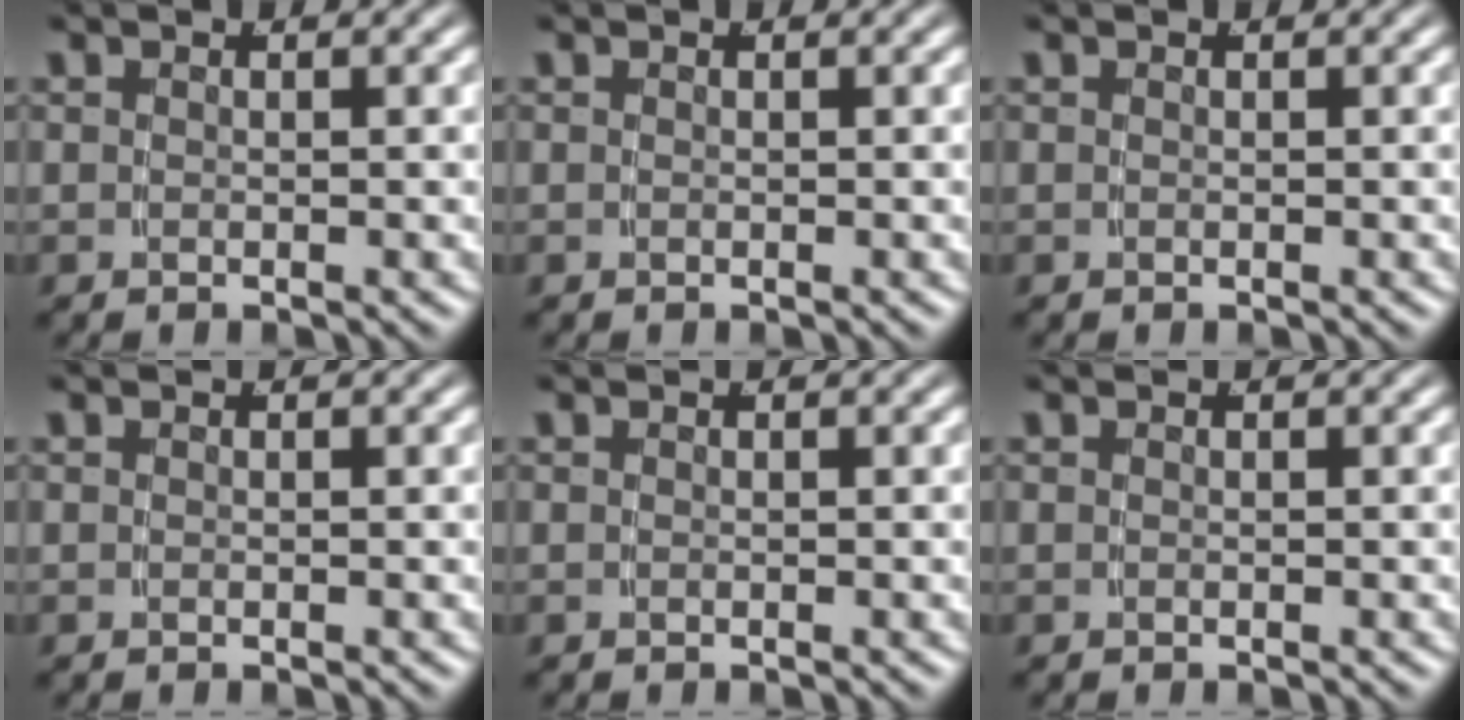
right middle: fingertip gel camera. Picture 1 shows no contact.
{"total": 0.0}
{"total": 0.0}
{"total": 0.0}
{"total": 0.0}
{"total": 0.0}